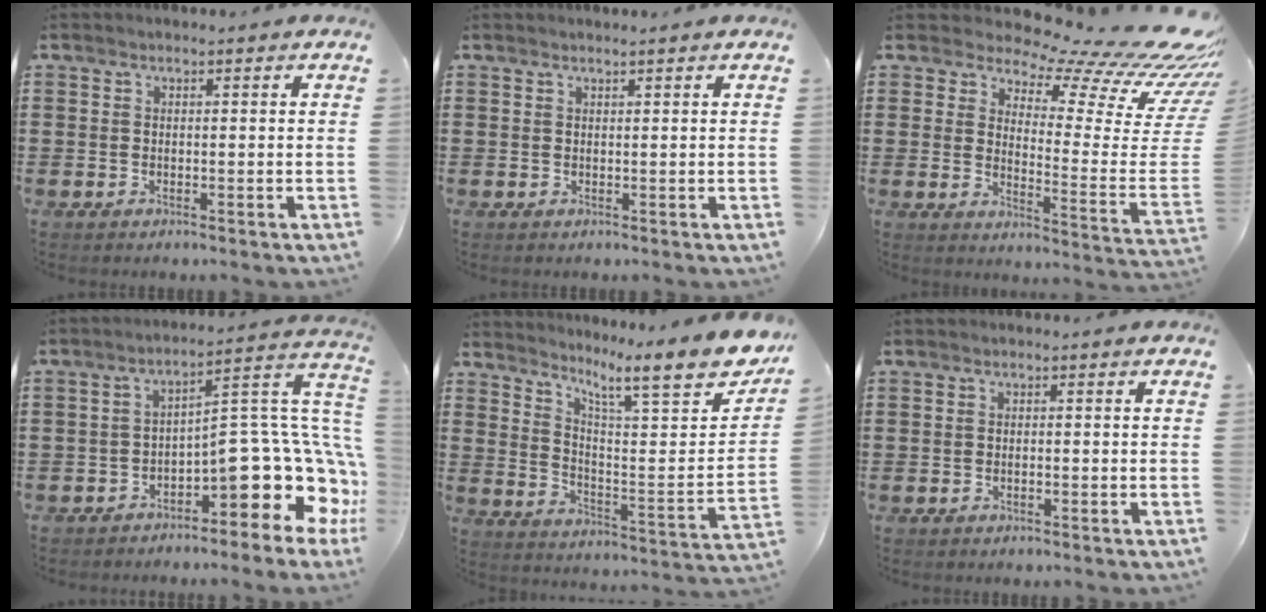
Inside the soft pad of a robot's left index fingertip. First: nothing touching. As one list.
[{"total": 0.5, "force": [0.5, -0.2, 0.1], "torque": [-0.002, -0.003, 0.010]}, {"total": 12.4, "force": [9.1, 3.1, 7.8], "torque": [-0.125, -0.084, 0.146]}, {"total": 11.1, "force": [-2.6, 4.0, 10.0], "torque": [-0.132, -0.030, -0.048]}, {"total": 10.5, "force": [8.3, 1.0, 6.3], "torque": [-0.115, -0.071, 0.126]}, {"total": 0.6, "force": [-0.3, 0.2, 0.5], "torque": [-0.011, -0.003, -0.004]}]